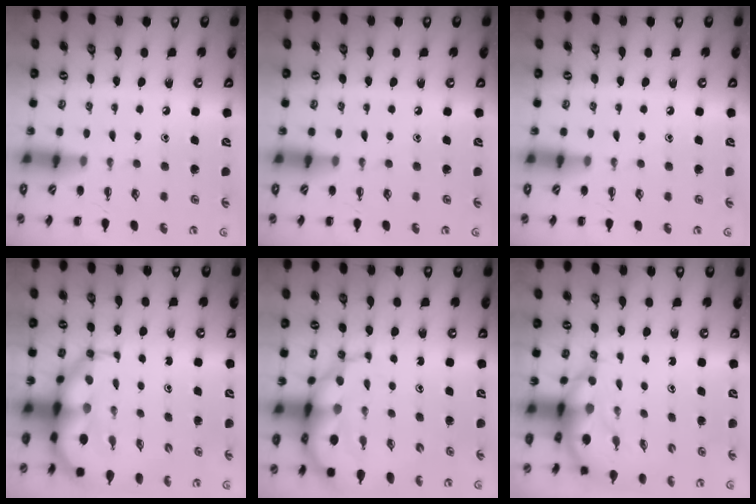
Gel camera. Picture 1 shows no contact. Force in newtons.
{"total": 0.0}
{"total": 0.0}
{"total": 9.5, "press": 9.2, "slide": 2.5}
{"total": 9.3, "press": 8.9, "slide": 2.8}
{"total": 5.6, "press": 5.5, "slide": 1.3}